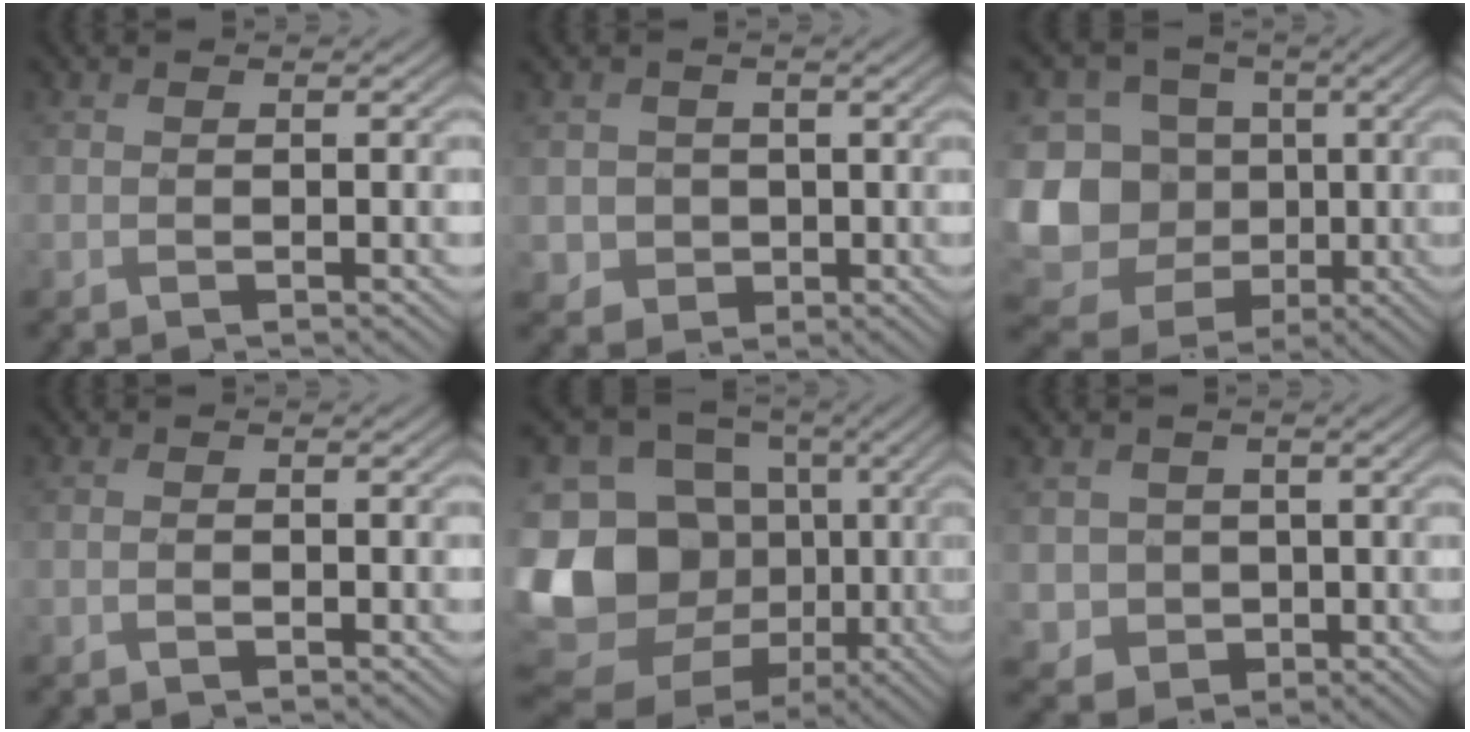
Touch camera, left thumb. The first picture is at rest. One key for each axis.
{"total": 3.8, "fx": 0.2, "fy": 3.7, "fz": 0.7, "tx": -0.033, "ty": -0.007, "tz": -0.005}
{"total": 16.6, "fx": -0.4, "fy": 15.2, "fz": 6.6, "tx": -0.247, "ty": 0.001, "tz": -0.010}
{"total": 0.5, "fx": -0.3, "fy": 0.2, "fz": 0.4, "tx": -0.009, "ty": 0.000, "tz": -0.004}
{"total": 19.2, "fx": -3.1, "fy": 15.7, "fz": 10.5, "tx": -0.290, "ty": -0.018, "tz": -0.055}
{"total": 4.5, "fx": 0.5, "fy": 4.4, "fz": 1.0, "tx": -0.048, "ty": -0.014, "tz": 0.005}